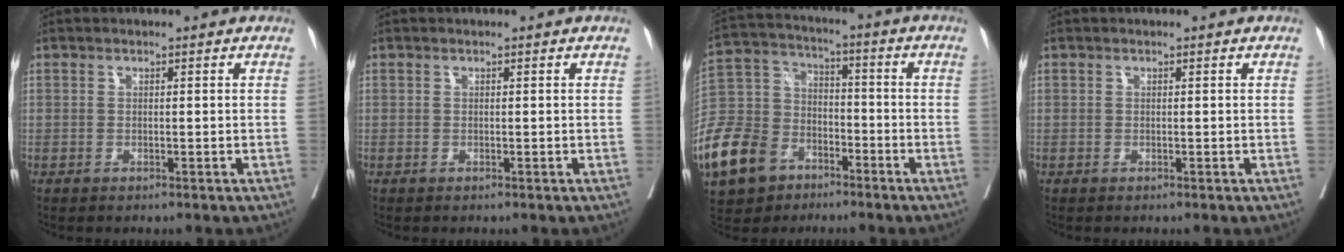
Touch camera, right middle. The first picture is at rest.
{"total": 0.0}
{"total": 16.4, "force": [-9.1, 11.0, 8.0], "torque": [-0.199, -0.001, -0.170]}
{"total": 0.0}